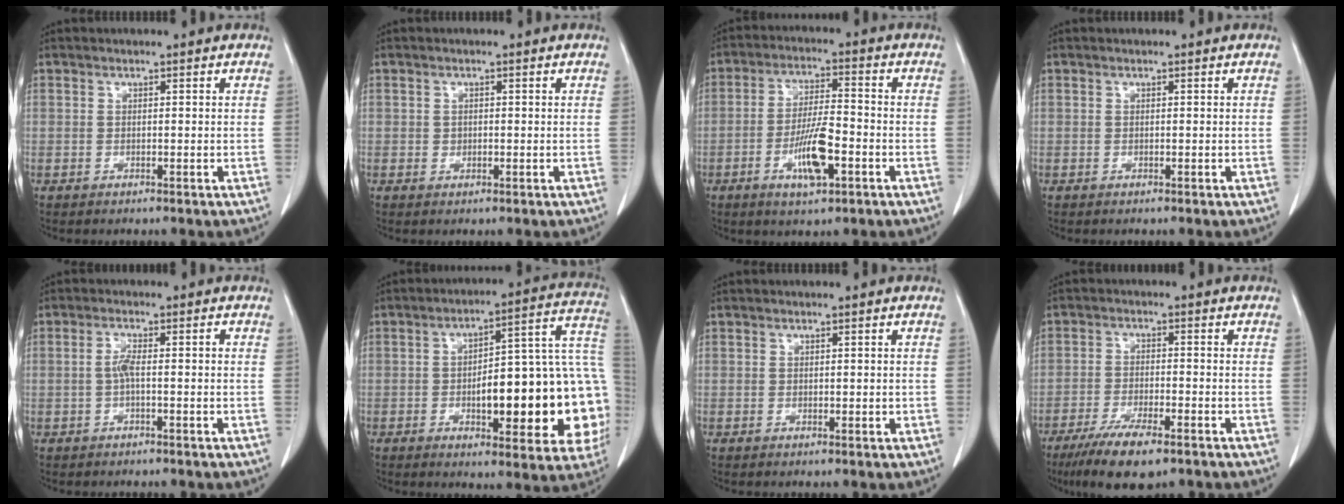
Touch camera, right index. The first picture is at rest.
{"total": 0.9, "force": [0.0, 0.8, 0.4], "torque": [-0.007, 0.001, 0.001]}
{"total": 8.3, "force": [-3.2, 1.9, 7.5], "torque": [-0.144, -0.002, -0.054]}
{"total": 0.0}
{"total": 2.7, "force": [-0.5, 0.5, 2.6], "torque": [-0.051, 0.008, -0.009]}
{"total": 23.5, "force": [-4.2, 6.3, 22.2], "torque": [-0.217, 0.040, -0.041]}
{"total": 0.7, "force": [0.0, 0.4, 0.6], "torque": [-0.006, 0.000, 0.002]}
{"total": 9.5, "force": [-6.5, 1.8, 6.6], "torque": [-0.114, -0.020, -0.105]}